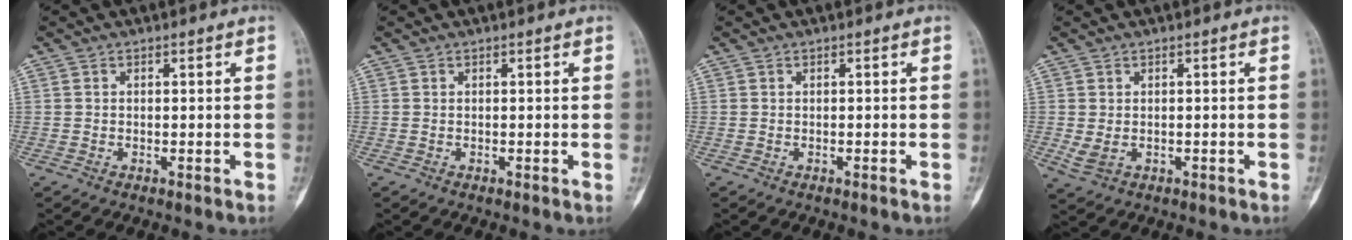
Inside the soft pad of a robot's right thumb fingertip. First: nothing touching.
{"total": 0.0}
{"total": 0.0}
{"total": 2.6, "force": [-0.3, 1.8, 1.8], "torque": [-0.040, -0.002, 0.003]}